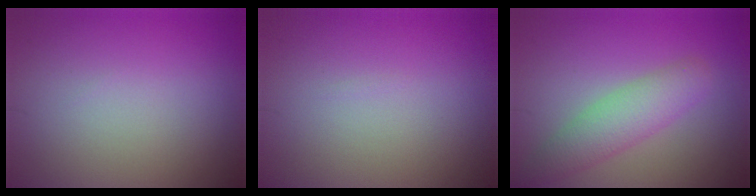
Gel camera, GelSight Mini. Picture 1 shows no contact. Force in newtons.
{"total": 0.0}
{"total": 3.7, "press": 3.7, "slide": 0.2}